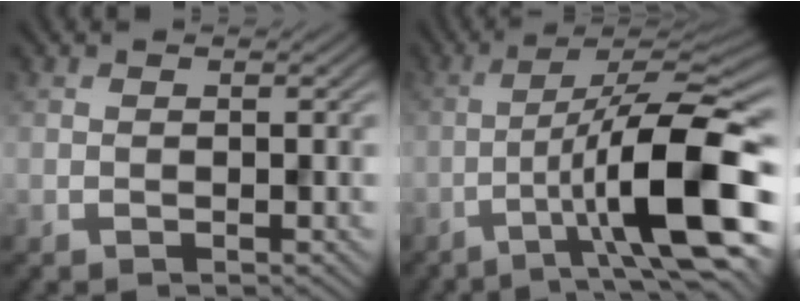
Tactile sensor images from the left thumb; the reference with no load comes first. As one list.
[{"total": 14.4, "force": [-5.0, 3.1, 13.2], "torque": [-0.203, 0.015, -0.087]}]